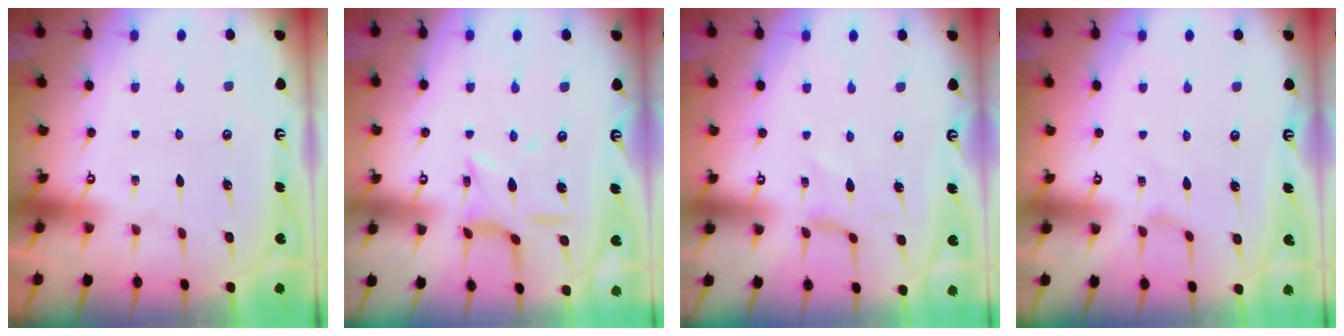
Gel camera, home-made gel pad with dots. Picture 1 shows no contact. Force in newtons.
{"total": 9.2, "press": 9.2, "slide": 0.6}
{"total": 0.0}
{"total": 0.0}